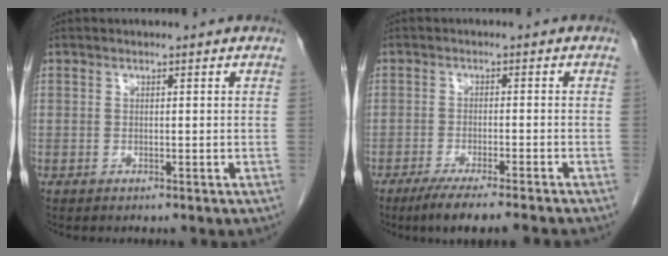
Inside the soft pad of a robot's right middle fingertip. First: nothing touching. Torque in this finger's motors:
{"motor_torque": [0.90, -0.79, 0.02, 0.08]}